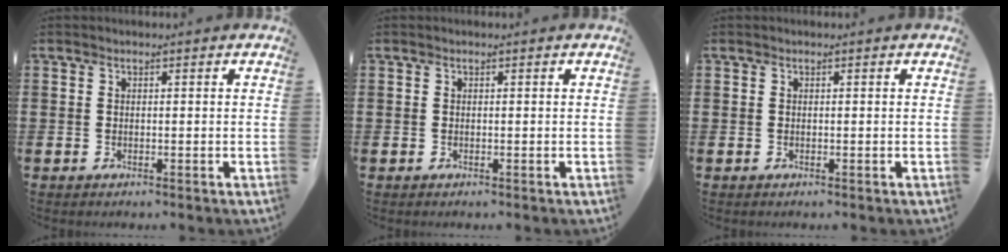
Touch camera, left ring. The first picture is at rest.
{"total": 0.0}
{"total": 0.0}